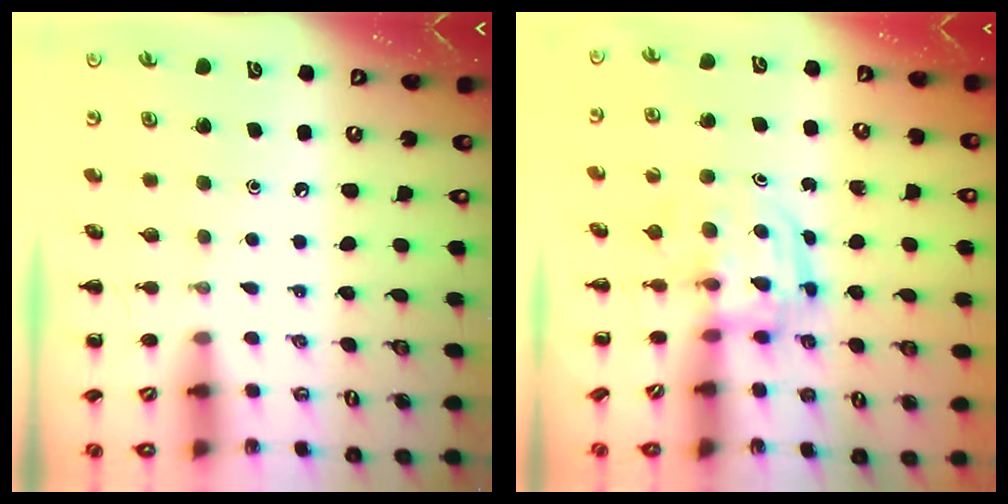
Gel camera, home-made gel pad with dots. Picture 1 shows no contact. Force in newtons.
{"total": 3.0, "press": 3.0, "slide": 0.4}